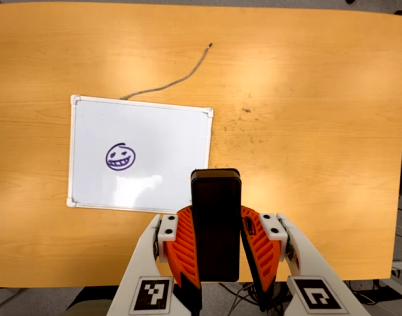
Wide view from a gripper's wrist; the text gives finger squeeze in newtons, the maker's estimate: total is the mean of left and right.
{"total": 9.6, "left": 7.8, "right": 11.3}